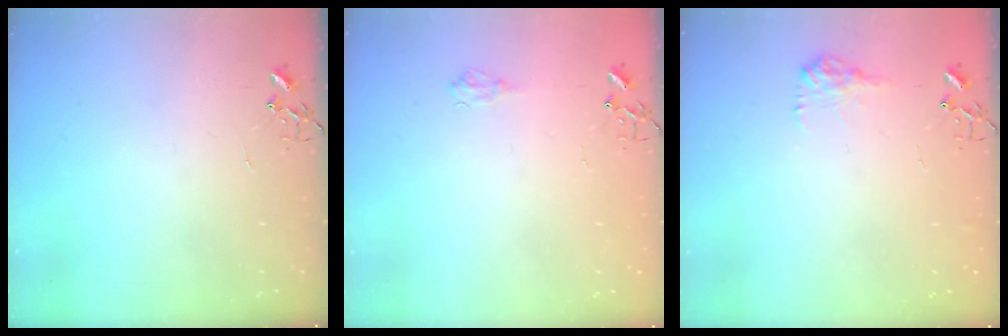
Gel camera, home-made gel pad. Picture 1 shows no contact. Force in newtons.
{"total": 6.1, "press": 6.1, "slide": 0.8}
{"total": 8.9, "press": 8.9, "slide": 0.3}